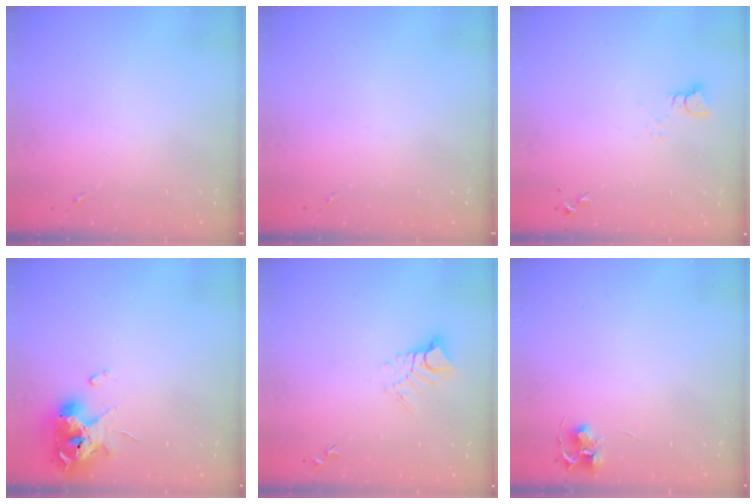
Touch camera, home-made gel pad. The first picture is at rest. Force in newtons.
{"total": 0.0}
{"total": 2.2, "press": 2.2, "slide": 0.2}
{"total": 14.0, "press": 13.9, "slide": 1.7}
{"total": 7.4, "press": 7.3, "slide": 0.9}
{"total": 4.7, "press": 4.7, "slide": 0.4}